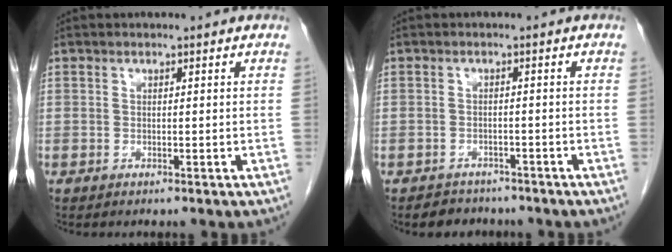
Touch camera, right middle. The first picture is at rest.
{"total": 3.8, "force": [-3.2, 2.0, 0.2], "torque": [-0.008, 0.005, -0.044]}